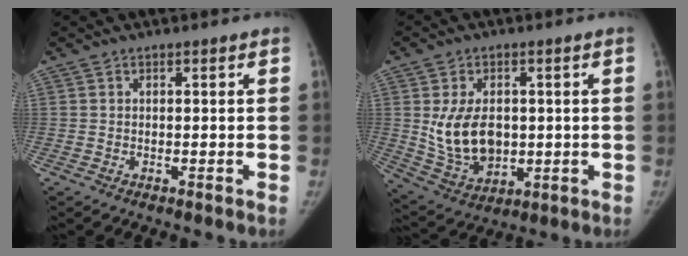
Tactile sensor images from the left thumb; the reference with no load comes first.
{"total": 11.9, "force": [0.7, 8.2, 8.7], "torque": [-0.132, -0.012, 0.034]}